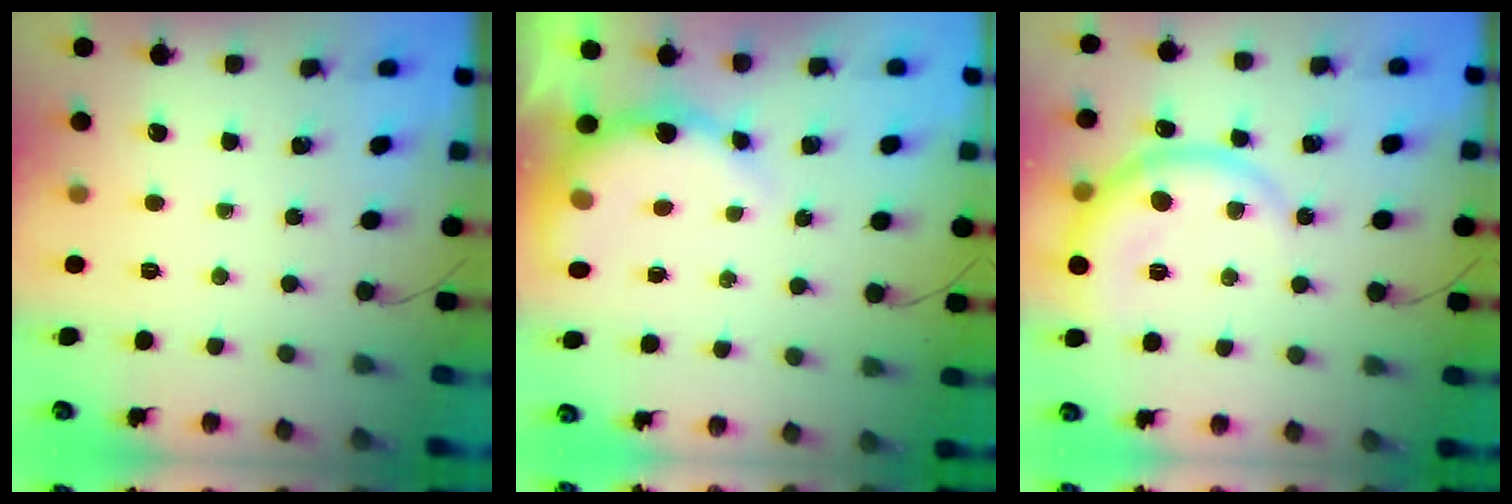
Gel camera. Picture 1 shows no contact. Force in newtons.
{"total": 9.0, "press": 8.9, "slide": 0.6}
{"total": 11.1, "press": 11.1, "slide": 0.6}